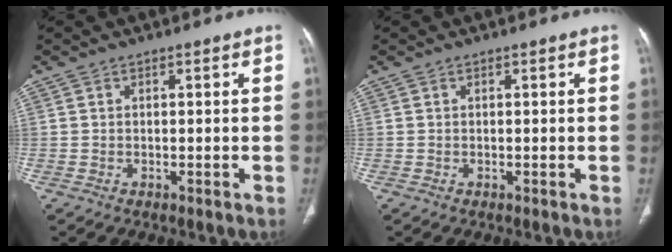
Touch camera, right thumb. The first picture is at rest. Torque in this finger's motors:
{"motor_torque": [0.00, 0.00, -0.05, 0.03, 0.01]}